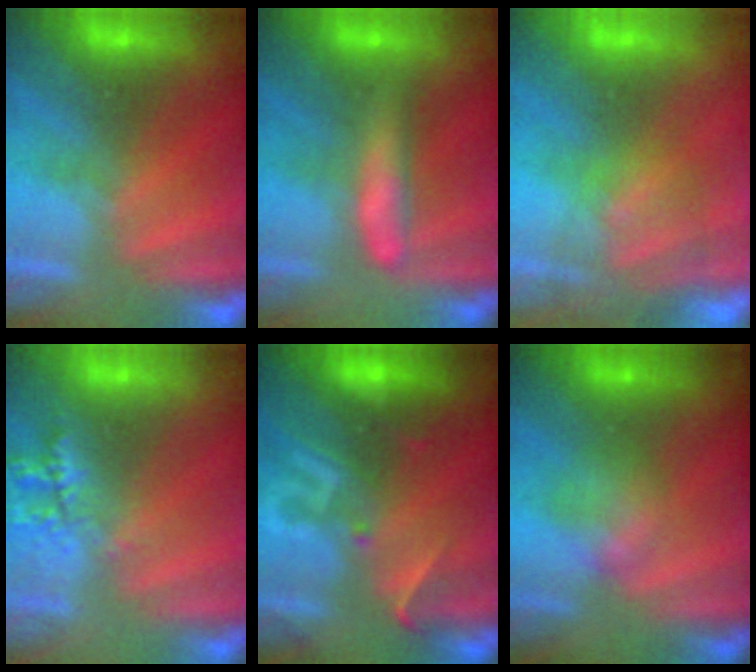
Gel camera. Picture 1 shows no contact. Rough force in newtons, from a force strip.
{"total": 7.8}
{"total": 3.9}
{"total": 2.3}
{"total": 2.9}
{"total": 2.4}